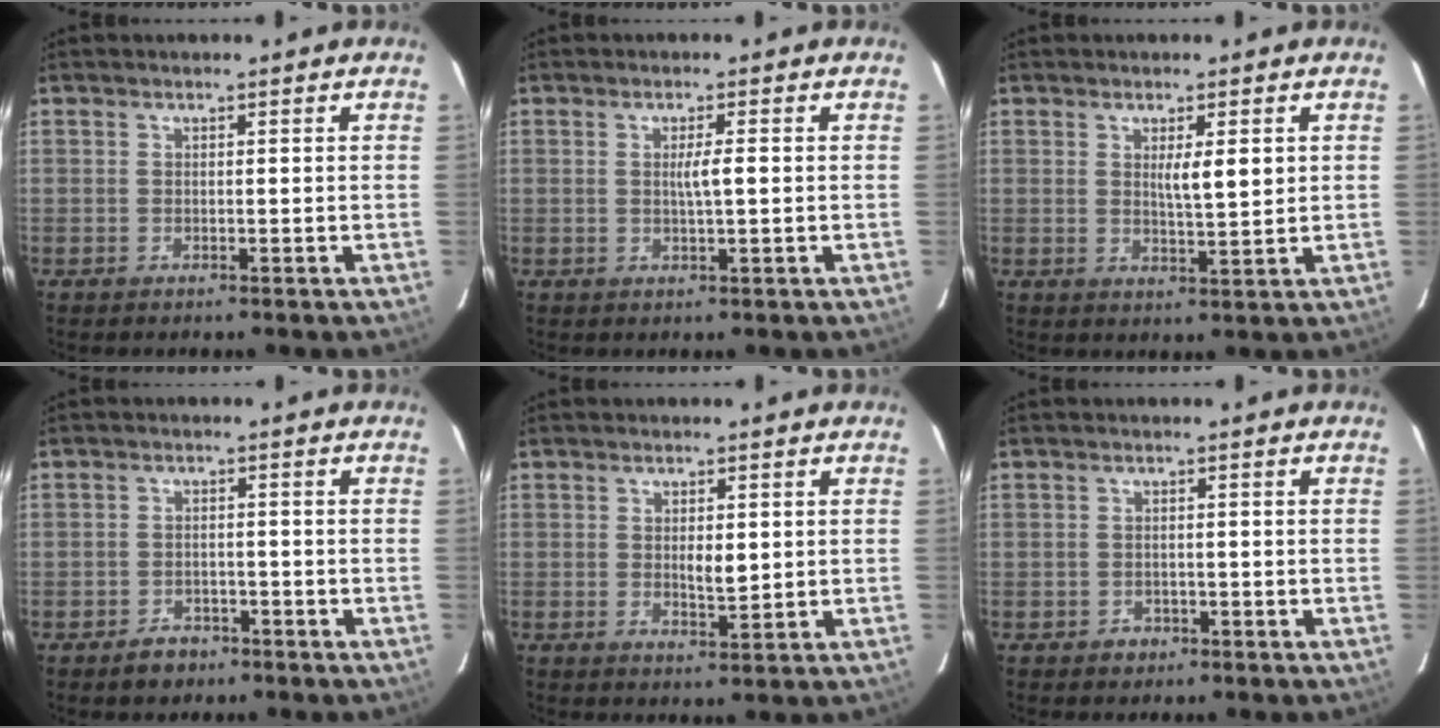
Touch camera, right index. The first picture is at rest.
{"total": 2.4, "force": [0.1, -0.1, 2.4], "torque": [-0.044, 0.000, 0.002]}
{"total": 4.1, "force": [1.1, 0.6, 3.9], "torque": [-0.063, -0.007, 0.018]}
{"total": 3.3, "force": [-2.3, 2.2, 0.9], "torque": [-0.014, 0.006, -0.031]}
{"total": 3.1, "force": [0.3, 1.1, 2.9], "torque": [-0.048, -0.005, 0.007]}
{"total": 1.6, "force": [-1.0, 1.3, 0.3], "torque": [-0.004, 0.005, -0.012]}